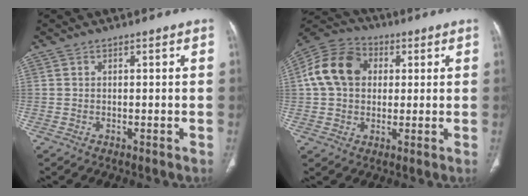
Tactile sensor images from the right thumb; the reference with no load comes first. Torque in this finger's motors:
{"motor_torque": [-0.60, 0.84, 0.56, -0.25, 0.22]}